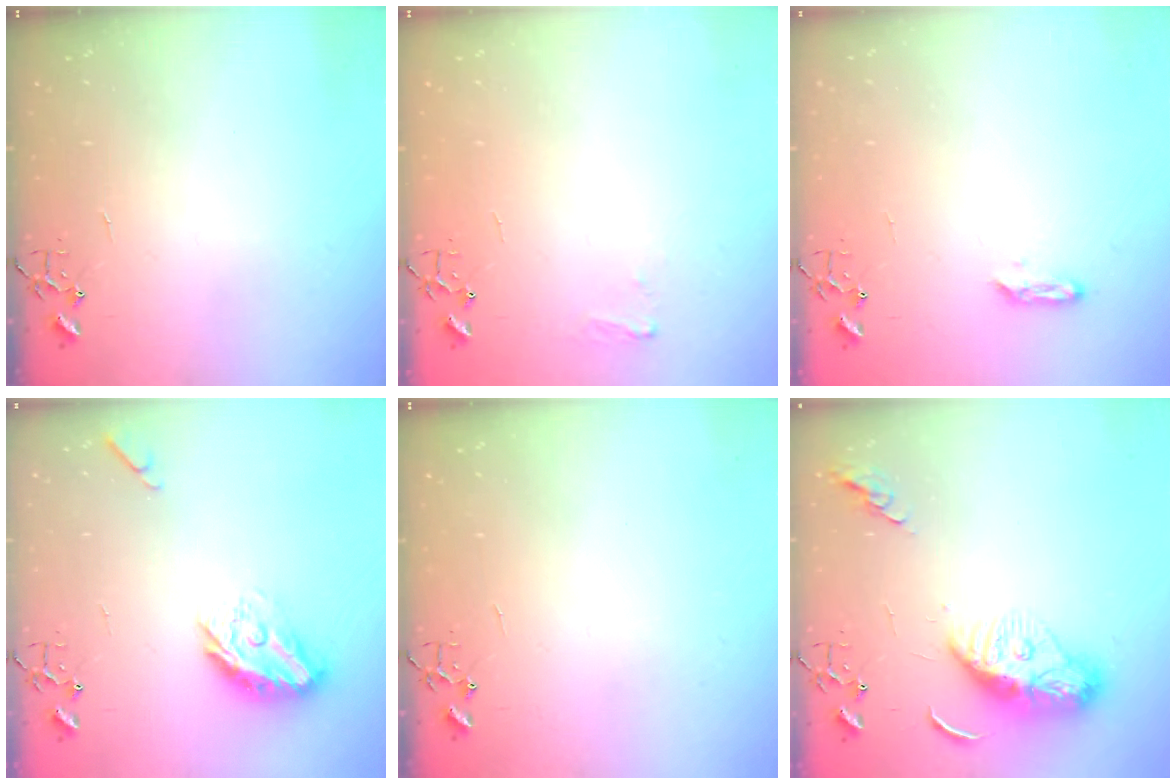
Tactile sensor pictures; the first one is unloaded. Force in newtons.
{"total": 5.2, "press": 5.1, "slide": 0.6}
{"total": 4.1, "press": 4.0, "slide": 0.6}
{"total": 12.2, "press": 12.2, "slide": 0.7}
{"total": 0.0}
{"total": 11.6, "press": 11.6, "slide": 1.0}